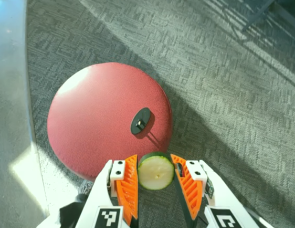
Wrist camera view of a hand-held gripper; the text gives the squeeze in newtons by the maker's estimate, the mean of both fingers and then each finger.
{"total": 9.9, "left": 10.2, "right": 9.6}